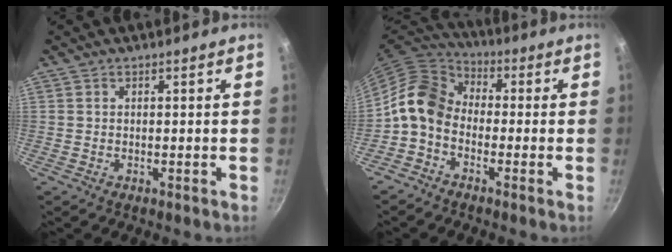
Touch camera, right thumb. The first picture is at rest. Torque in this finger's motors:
{"motor_torque": [0.90, 2.03, 0.90, -1.06, 0.08]}